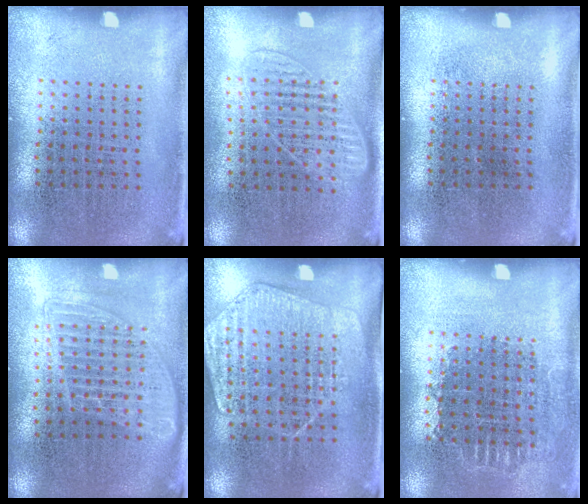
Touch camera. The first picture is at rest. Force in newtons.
{"total": 1.2, "press": 1.1, "slide": 0.6}
{"total": 0.0}
{"total": 1.4, "press": 1.2, "slide": 0.7}
{"total": 1.4, "press": 1.4, "slide": 0.2}
{"total": 0.7, "press": 0.7, "slide": 0.3}